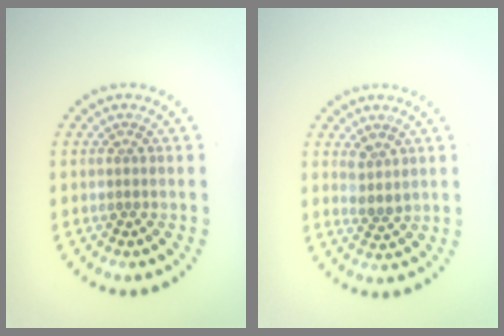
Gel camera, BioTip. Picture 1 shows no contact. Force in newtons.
{"total": 1.6, "press": 1.3, "slide": 0.9}